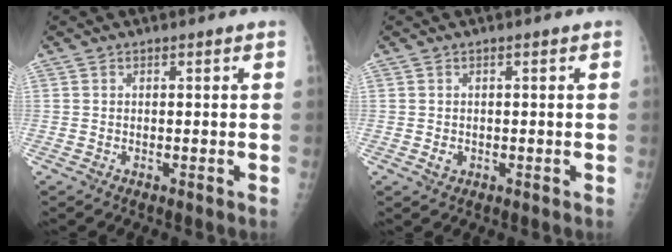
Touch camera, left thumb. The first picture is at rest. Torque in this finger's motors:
{"motor_torque": [0.04, 0.88, 0.34, 0.30, 0.00]}